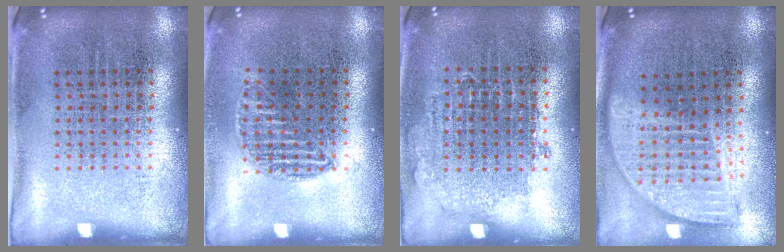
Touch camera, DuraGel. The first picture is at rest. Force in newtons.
{"total": 1.1, "press": 1.0, "slide": 0.4}
{"total": 0.9, "press": 0.8, "slide": 0.4}
{"total": 1.9, "press": 1.5, "slide": 1.1}